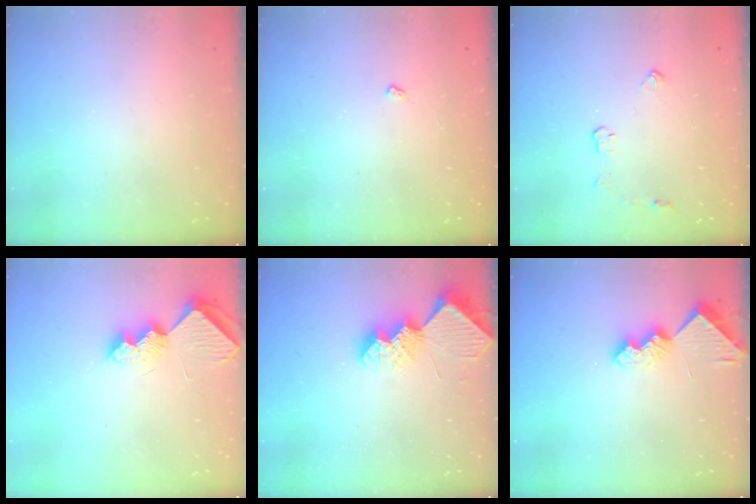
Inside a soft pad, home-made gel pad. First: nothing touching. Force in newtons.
{"total": 2.5, "press": 2.4, "slide": 0.5}
{"total": 3.7, "press": 3.6, "slide": 0.6}
{"total": 9.1, "press": 9.1, "slide": 0.2}
{"total": 8.7, "press": 8.7, "slide": 0.6}
{"total": 7.9, "press": 7.8, "slide": 0.5}